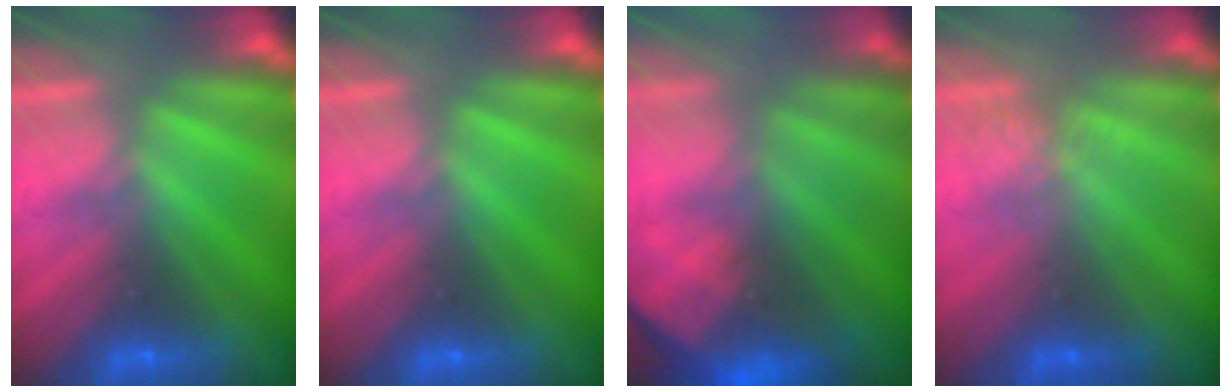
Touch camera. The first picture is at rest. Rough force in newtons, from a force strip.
{"total": 0.0}
{"total": 6.2}
{"total": 1.5}